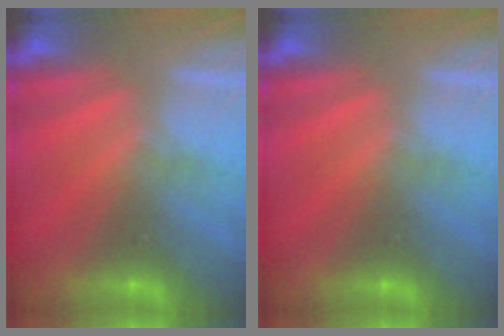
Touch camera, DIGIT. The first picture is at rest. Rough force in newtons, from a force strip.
{"total": 0.0}